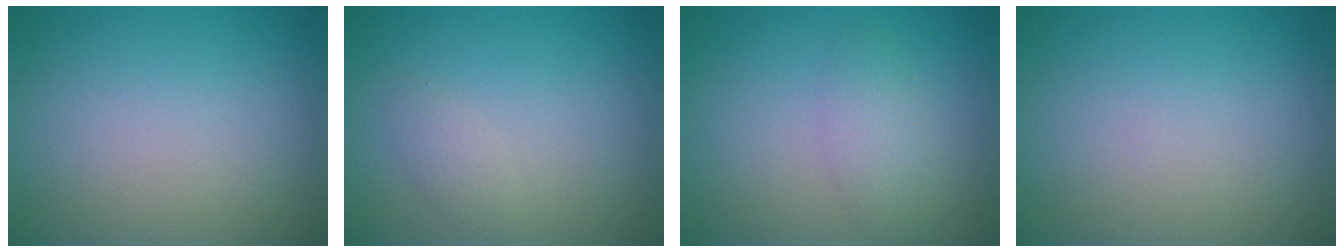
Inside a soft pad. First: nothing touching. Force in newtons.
{"total": 1.1, "press": 1.1, "slide": 0.0}
{"total": 2.3, "press": 2.3, "slide": 0.1}
{"total": 0.0}